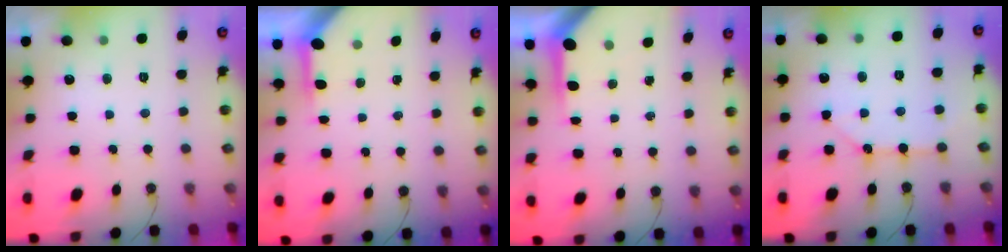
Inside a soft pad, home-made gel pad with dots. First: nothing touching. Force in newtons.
{"total": 4.0, "press": 4.0, "slide": 0.3}
{"total": 5.7, "press": 5.7, "slide": 0.4}
{"total": 10.3, "press": 10.3, "slide": 1.1}